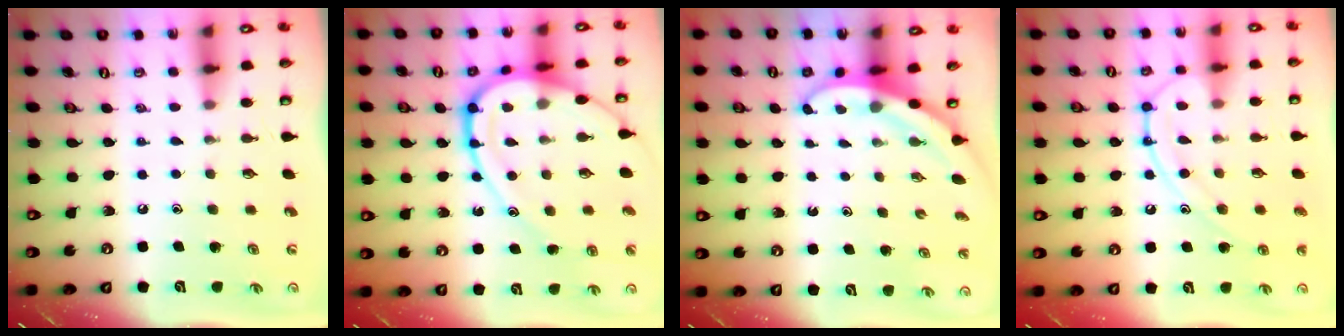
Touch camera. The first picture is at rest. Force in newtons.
{"total": 18.0, "press": 18.0, "slide": 1.6}
{"total": 3.1, "press": 3.1, "slide": 0.2}
{"total": 11.5, "press": 11.5, "slide": 0.8}